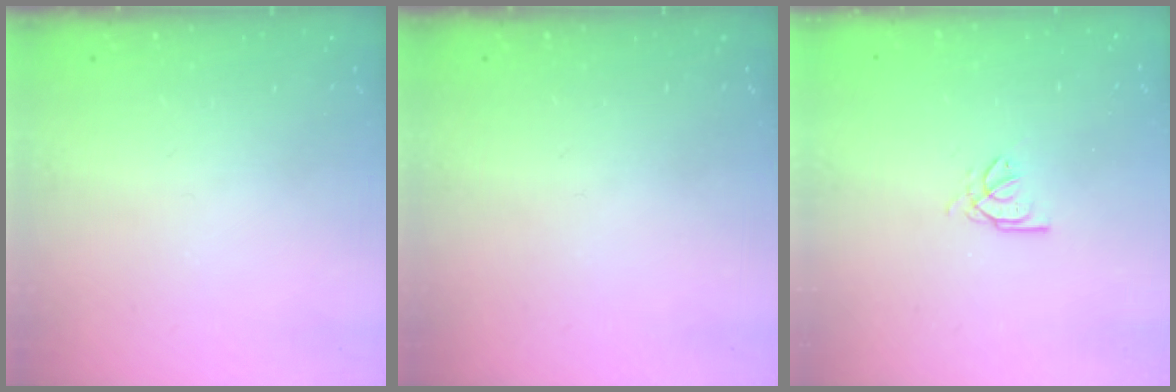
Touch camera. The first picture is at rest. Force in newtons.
{"total": 0.0}
{"total": 2.7, "press": 2.7, "slide": 0.4}